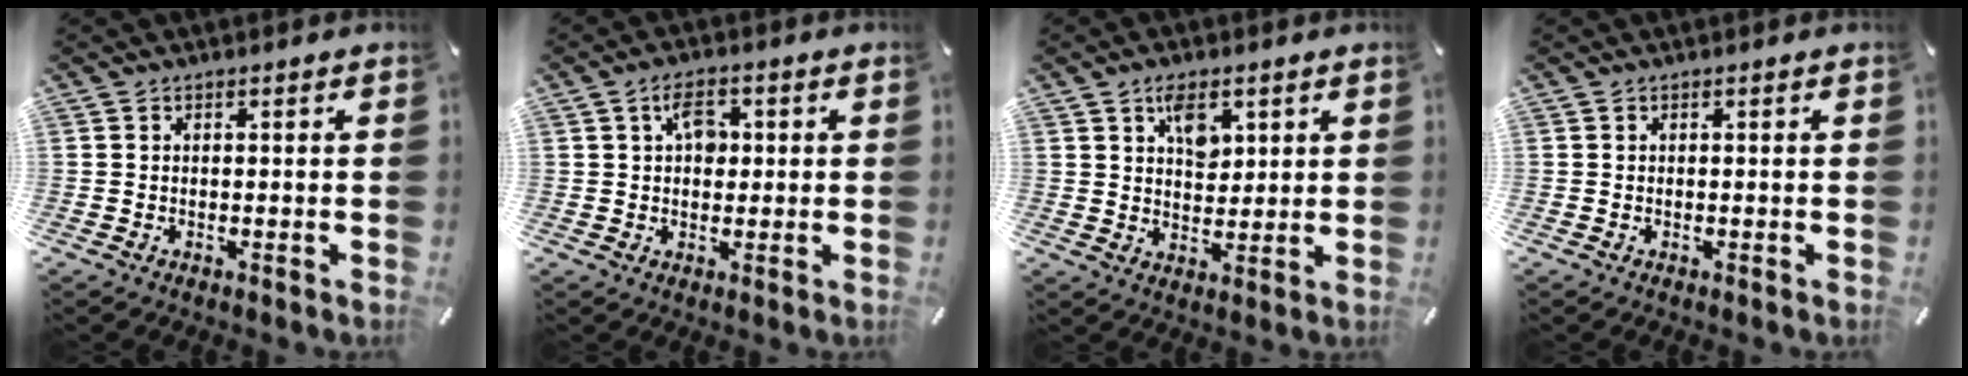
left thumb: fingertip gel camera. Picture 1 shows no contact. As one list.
[{"total": 5.2, "force": [1.3, 3.4, 3.8], "torque": [-0.054, 0.001, 0.015]}, {"total": 6.4, "force": [3.0, 4.1, 3.8], "torque": [-0.046, -0.010, 0.048]}, {"total": 0.0}]